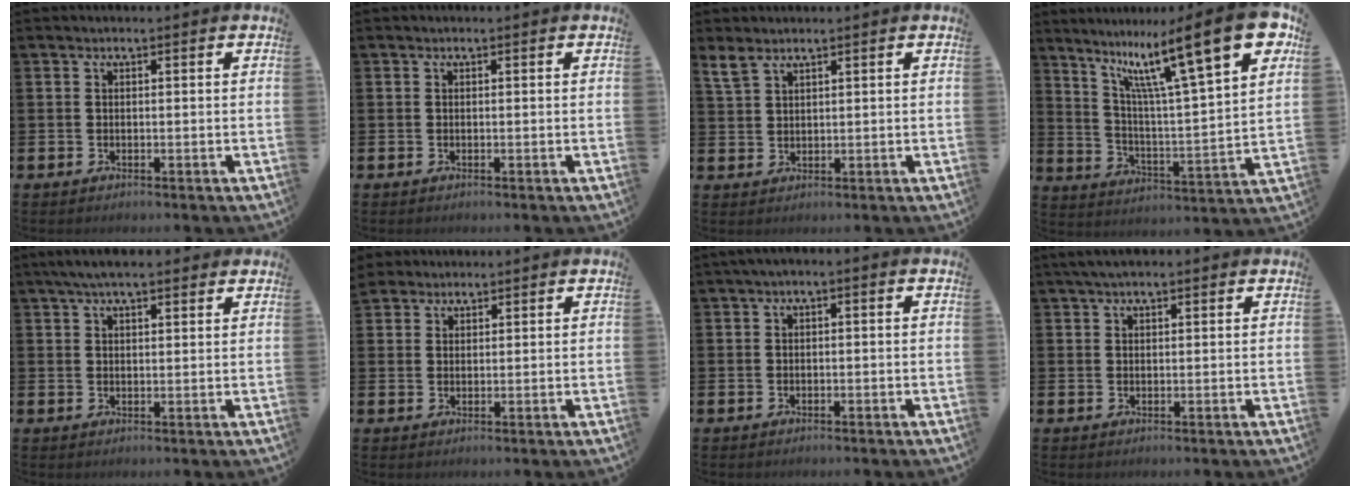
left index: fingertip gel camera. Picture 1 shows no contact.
{"total": 0.0}
{"total": 2.8, "force": [2.4, 0.8, 1.1], "torque": [-0.022, -0.007, 0.044]}
{"total": 16.0, "force": [10.0, 2.8, 12.2], "torque": [-0.217, -0.069, 0.146]}
{"total": 4.2, "force": [3.5, 1.0, 2.1], "torque": [-0.048, 0.000, 0.063]}
{"total": 3.1, "force": [2.9, 1.2, -0.2], "torque": [0.009, -0.010, 0.052]}
{"total": 0.8, "force": [-0.5, 0.2, 0.6], "torque": [-0.018, 0.003, -0.007]}
{"total": 2.2, "force": [1.7, 0.6, 1.3], "torque": [-0.027, 0.006, 0.031]}